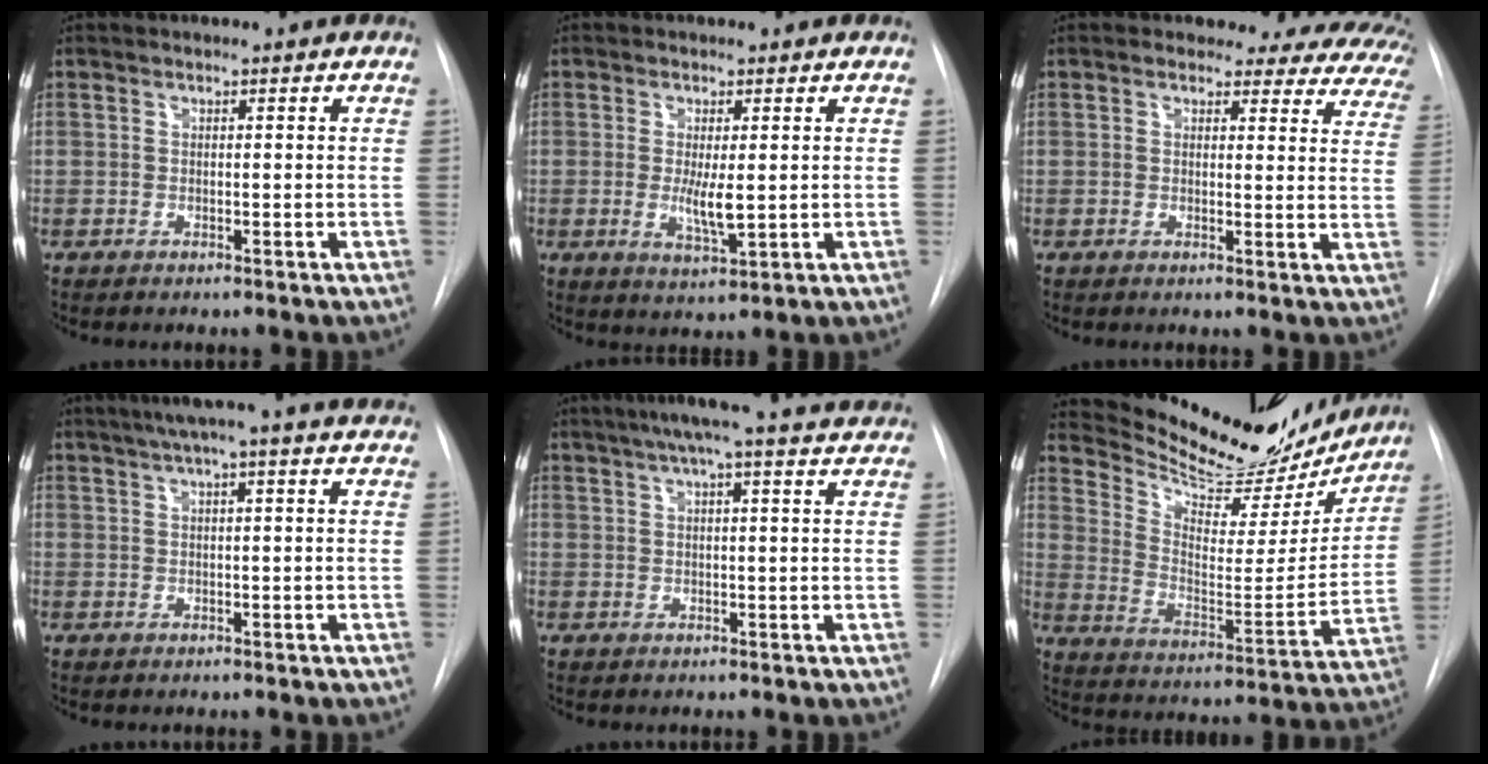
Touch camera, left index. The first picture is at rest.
{"total": 4.2, "force": [0.1, 0.8, 4.1], "torque": [-0.078, -0.011, 0.005]}
{"total": 13.9, "force": [12.3, 5.6, 3.6], "torque": [-0.017, -0.036, 0.102]}
{"total": 12.0, "force": [10.1, -0.4, 6.4], "torque": [-0.105, 0.030, 0.117]}
{"total": 15.0, "force": [13.4, 0.4, 6.7], "torque": [-0.104, 0.015, 0.162]}
{"total": 24.4, "force": [22.3, 6.0, 7.9], "torque": [-0.124, -0.046, 0.311]}